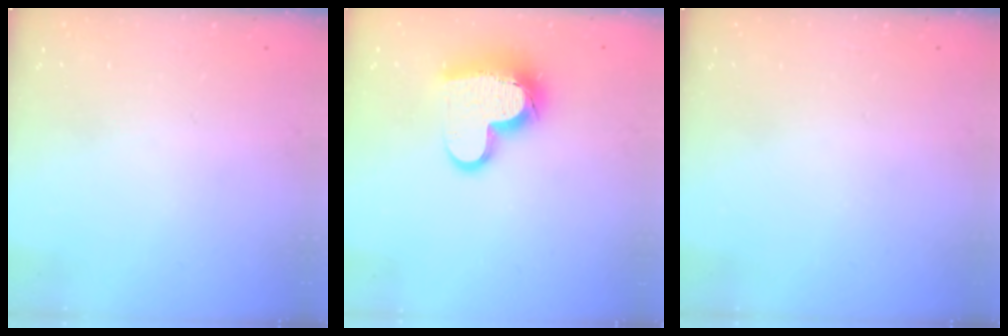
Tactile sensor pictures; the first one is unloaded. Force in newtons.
{"total": 15.0, "press": 14.9, "slide": 1.2}
{"total": 0.0}